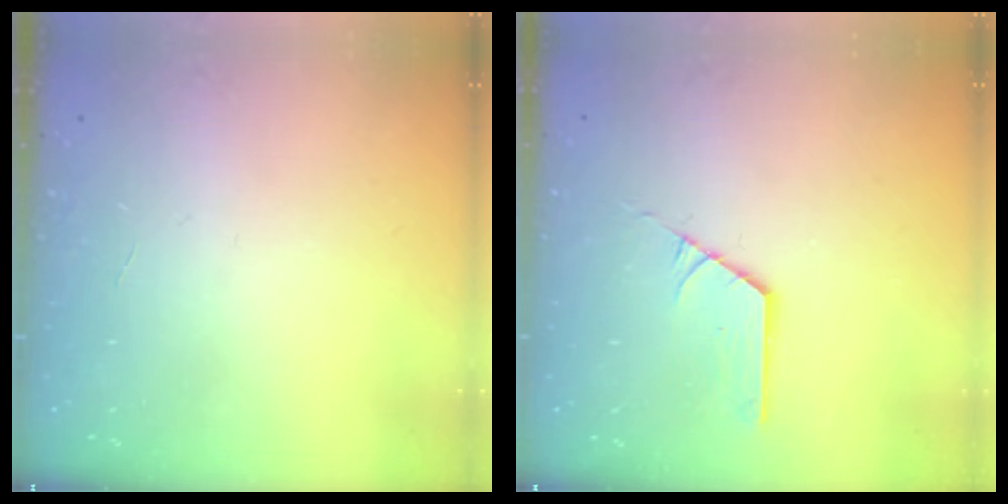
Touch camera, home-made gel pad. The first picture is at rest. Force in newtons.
{"total": 2.4, "press": 2.3, "slide": 0.3}